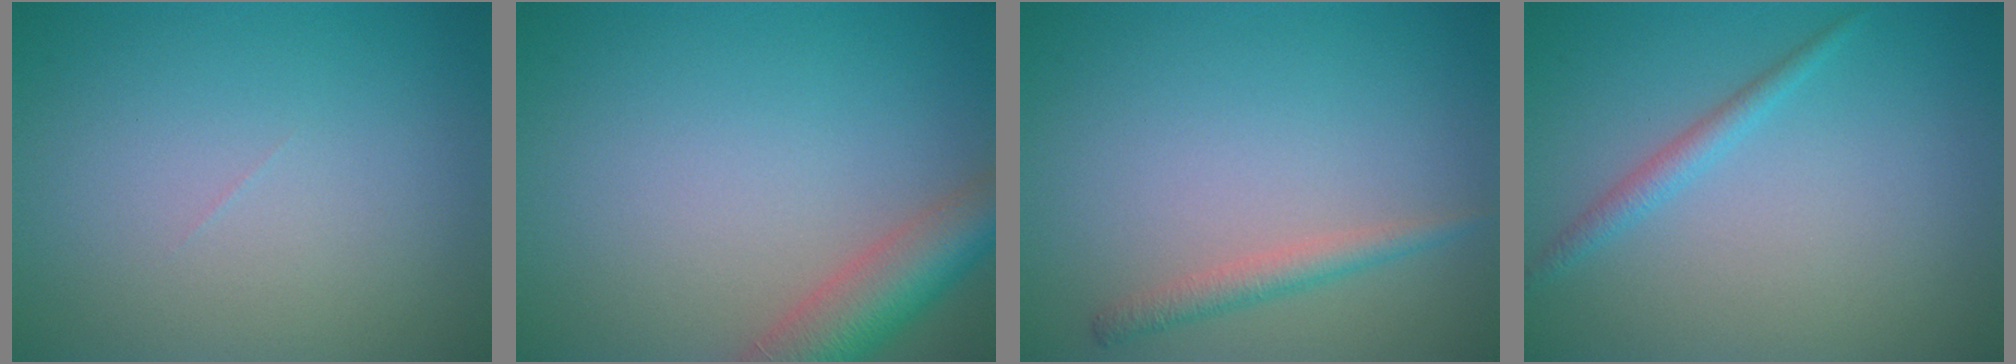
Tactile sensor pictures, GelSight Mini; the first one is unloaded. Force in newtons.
{"total": 5.4, "press": 5.4, "slide": 0.5}
{"total": 1.8, "press": 1.8, "slide": 0.1}
{"total": 1.5, "press": 1.5, "slide": 0.1}